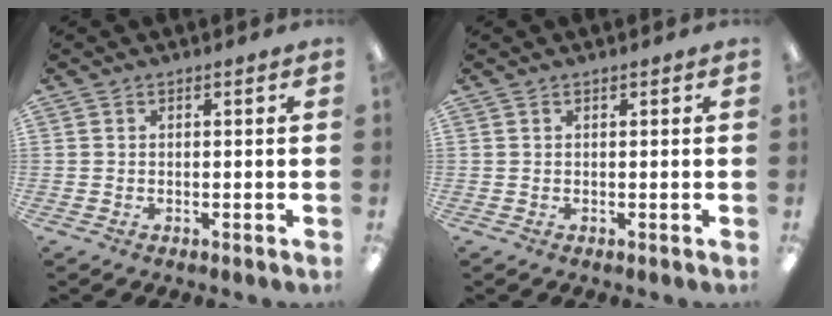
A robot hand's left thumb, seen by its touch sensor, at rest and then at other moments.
{"total": 0.0}